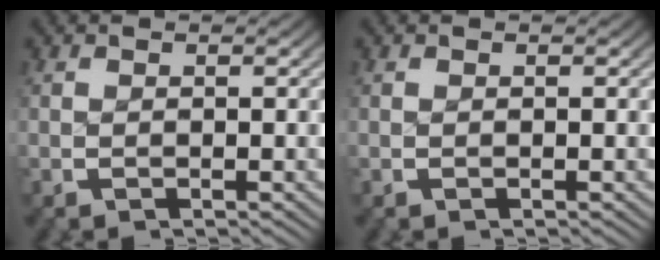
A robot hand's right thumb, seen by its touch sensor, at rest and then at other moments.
{"total": 0.0}